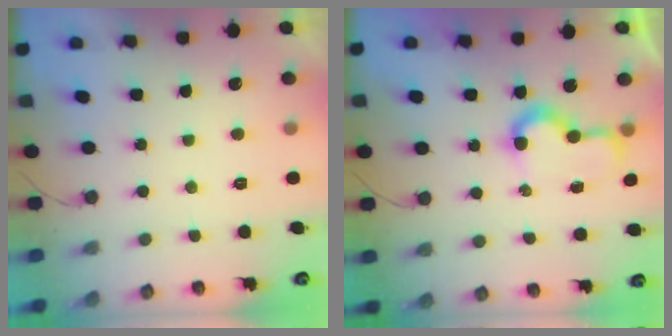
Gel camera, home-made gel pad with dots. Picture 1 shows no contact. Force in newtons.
{"total": 7.9, "press": 7.8, "slide": 0.3}